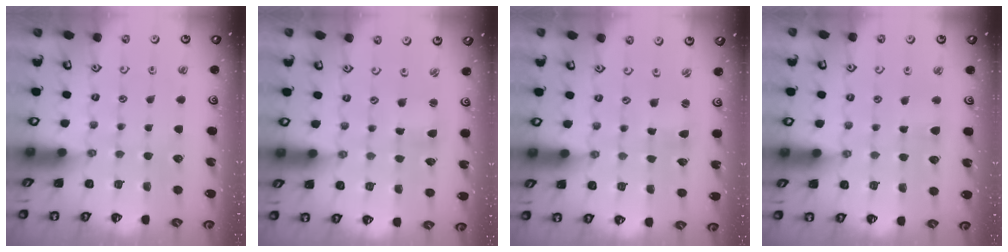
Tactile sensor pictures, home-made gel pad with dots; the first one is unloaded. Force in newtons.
{"total": 1.5, "press": 1.5, "slide": 0.3}
{"total": 1.2, "press": 1.1, "slide": 0.3}
{"total": 2.9, "press": 2.9, "slide": 0.4}